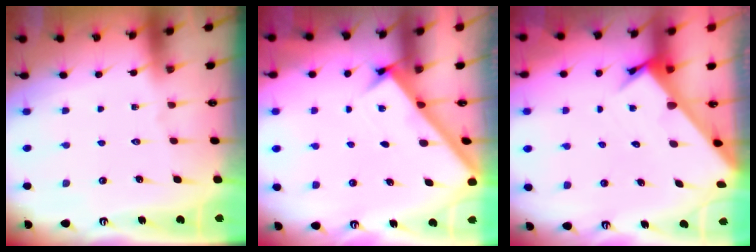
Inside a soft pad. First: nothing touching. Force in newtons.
{"total": 2.8, "press": 2.8, "slide": 0.4}
{"total": 3.5, "press": 3.5, "slide": 0.2}